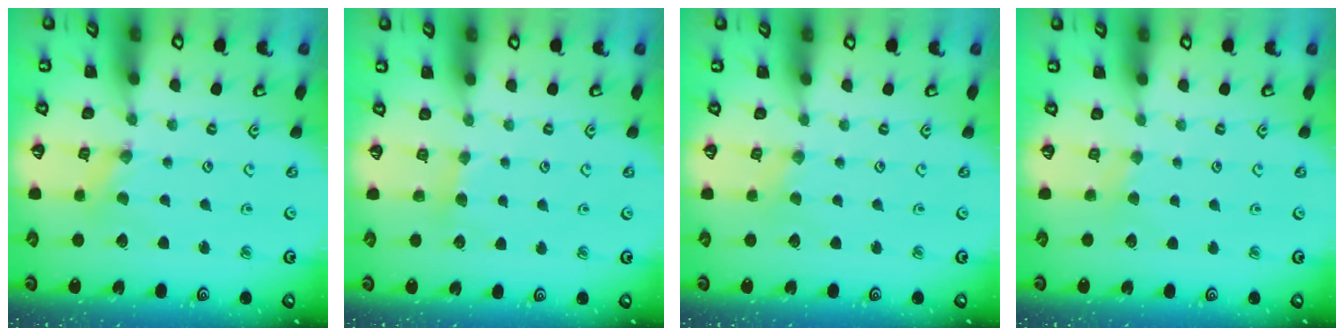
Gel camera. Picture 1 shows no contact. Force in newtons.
{"total": 3.3, "press": 3.3, "slide": 0.5}
{"total": 1.2, "press": 1.1, "slide": 0.2}
{"total": 1.9, "press": 1.9, "slide": 0.4}